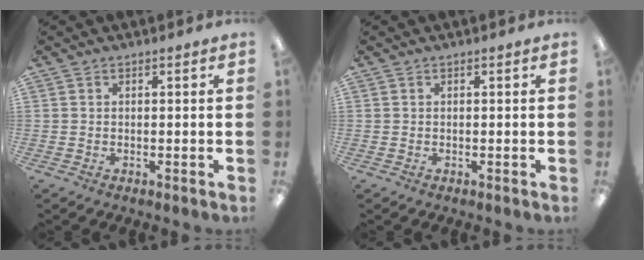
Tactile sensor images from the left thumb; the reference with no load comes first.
{"total": 0.0}